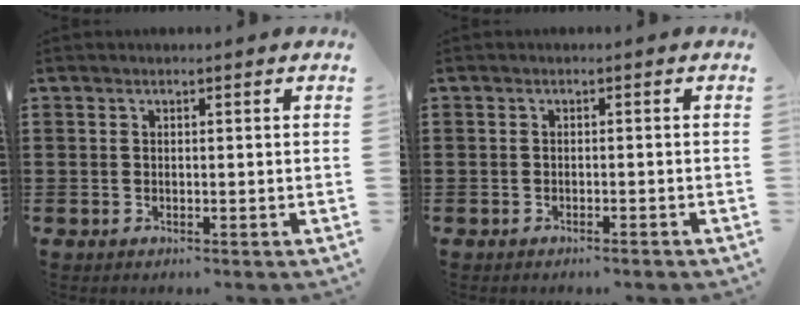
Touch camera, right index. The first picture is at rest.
{"total": 0.8, "force": [-0.7, 0.0, 0.2], "torque": [-0.007, -0.001, -0.015]}